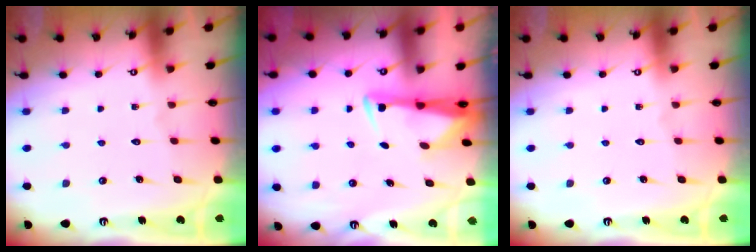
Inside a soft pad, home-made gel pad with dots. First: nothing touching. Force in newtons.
{"total": 2.9, "press": 2.8, "slide": 0.9}
{"total": 0.0}